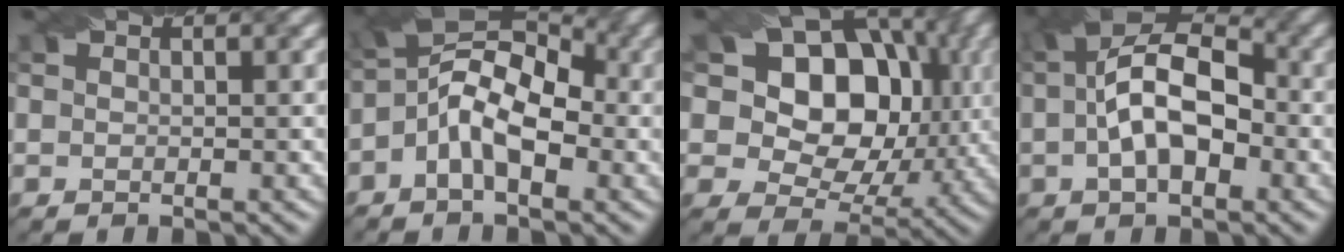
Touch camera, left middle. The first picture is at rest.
{"total": 7.9, "force": [-1.3, 4.1, 6.7], "torque": [-0.113, 0.022, -0.034]}
{"total": 14.7, "force": [4.4, 10.5, 9.3], "torque": [-0.150, 0.053, 0.056]}
{"total": 8.5, "force": [0.0, 4.5, 7.2], "torque": [-0.127, 0.018, -0.007]}